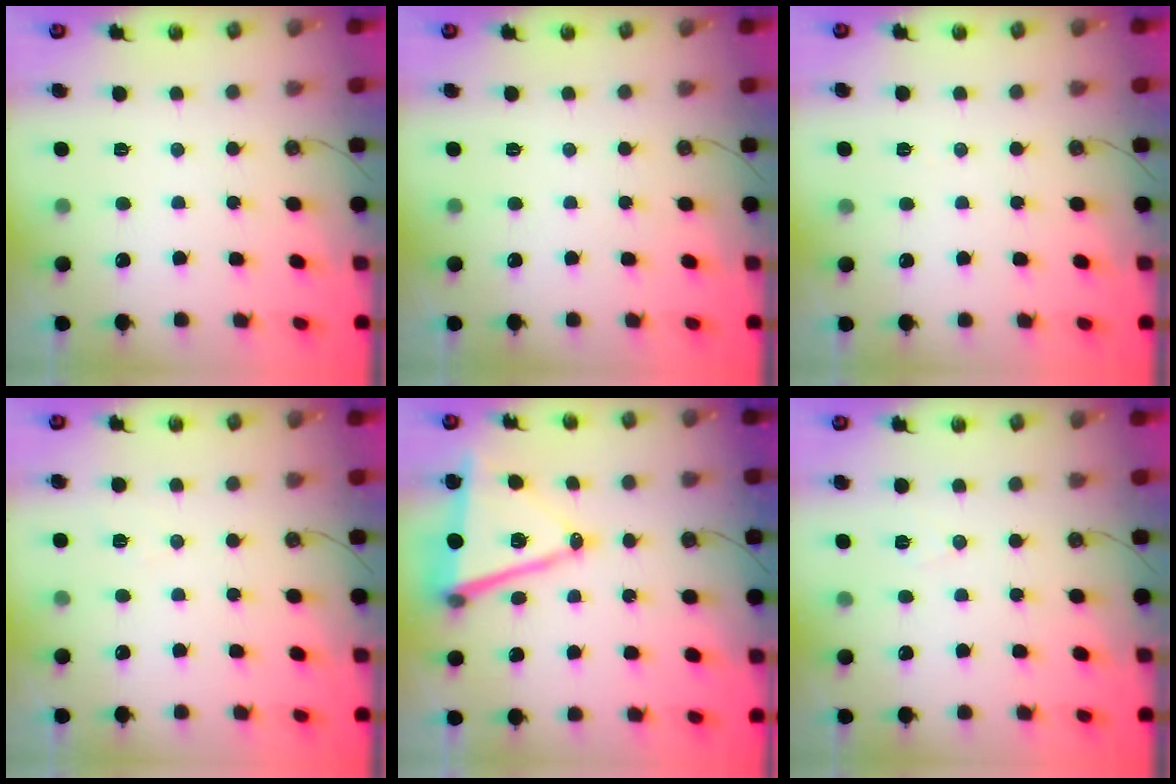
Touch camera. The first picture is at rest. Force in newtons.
{"total": 0.0}
{"total": 3.9, "press": 1.8, "slide": 3.5}
{"total": 6.3, "press": 4.7, "slide": 4.2}
{"total": 15.1, "press": 14.6, "slide": 3.7}
{"total": 5.2, "press": 2.8, "slide": 4.3}